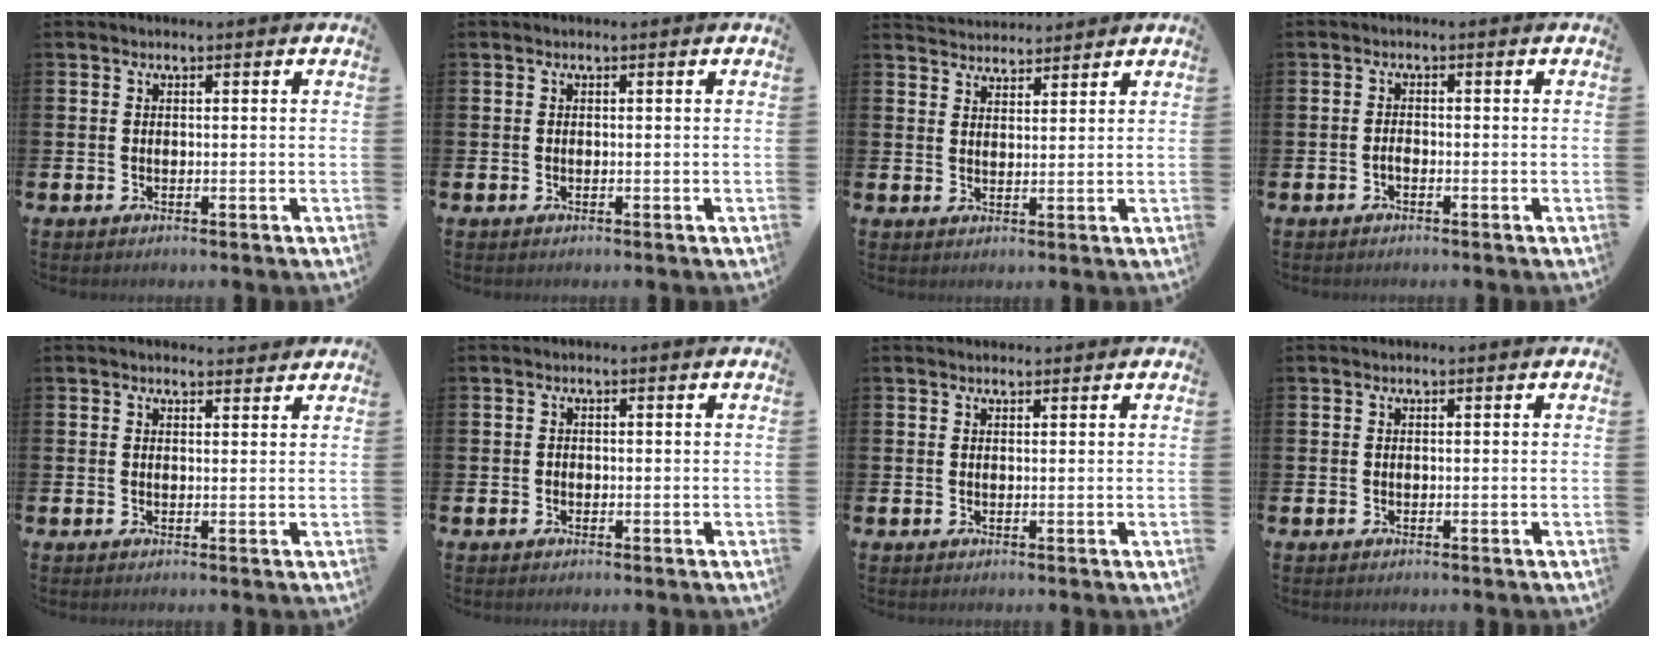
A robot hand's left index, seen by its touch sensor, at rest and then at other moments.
{"total": 0.0}
{"total": 3.4, "force": [3.3, 0.6, -0.4], "torque": [0.005, -0.020, 0.059]}
{"total": 1.0, "force": [-0.7, 0.4, 0.6], "torque": [-0.006, -0.005, -0.016]}
{"total": 1.5, "force": [1.5, 0.3, 0.0], "torque": [0.011, -0.008, 0.025]}
{"total": 0.6, "force": [-0.3, 0.5, 0.1], "torque": [-0.004, 0.004, -0.008]}
{"total": 0.8, "force": [0.7, 0.2, 0.2], "torque": [0.011, -0.004, 0.010]}
{"total": 0.0}